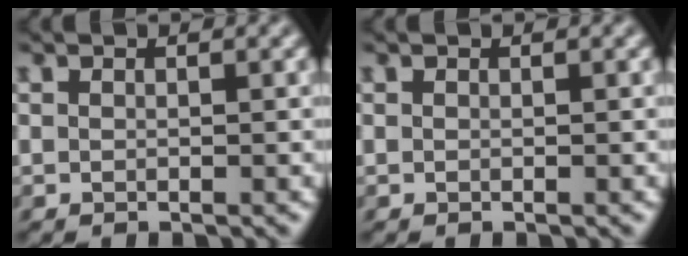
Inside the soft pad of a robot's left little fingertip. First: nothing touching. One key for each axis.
{"total": 0.0}